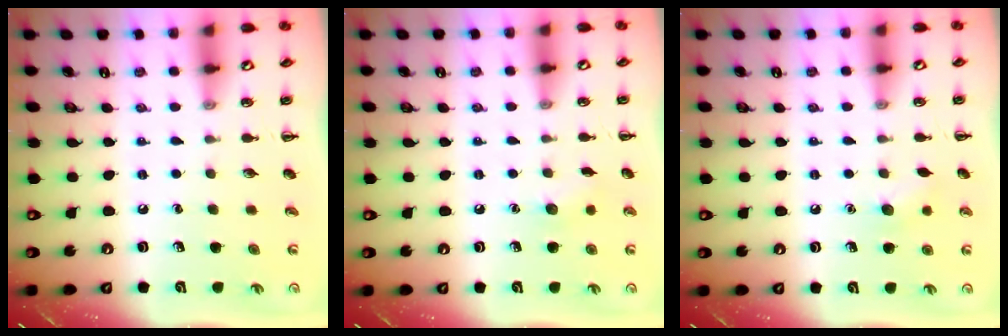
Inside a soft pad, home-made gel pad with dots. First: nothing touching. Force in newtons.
{"total": 5.8, "press": 5.6, "slide": 1.6}
{"total": 6.2, "press": 5.9, "slide": 1.7}